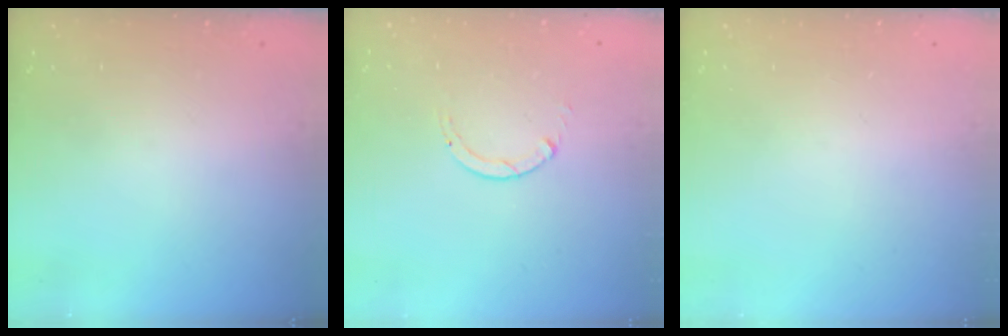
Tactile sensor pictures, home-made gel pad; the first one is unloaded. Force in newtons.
{"total": 0.8, "press": 0.7, "slide": 0.1}
{"total": 0.0}